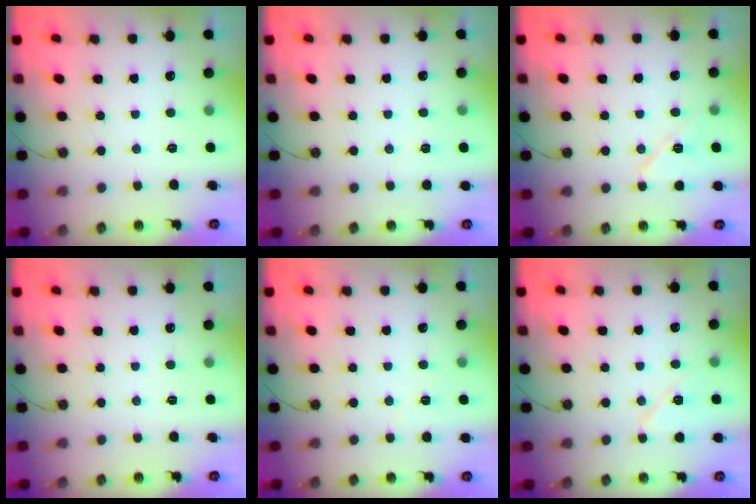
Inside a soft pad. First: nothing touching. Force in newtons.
{"total": 2.2, "press": 2.1, "slide": 0.7}
{"total": 8.6, "press": 8.6, "slide": 0.6}
{"total": 0.0}
{"total": 2.1, "press": 2.1, "slide": 0.5}
{"total": 7.5, "press": 7.4, "slide": 0.9}